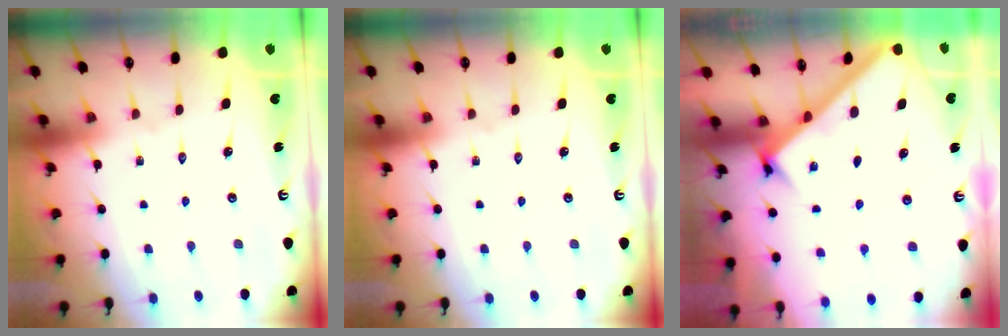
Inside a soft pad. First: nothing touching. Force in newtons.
{"total": 0.0}
{"total": 2.7, "press": 2.6, "slide": 0.3}